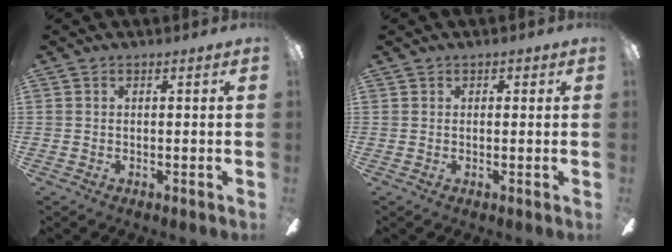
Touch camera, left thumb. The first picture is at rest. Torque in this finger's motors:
{"motor_torque": [-0.22, 0.06, -0.31, -0.29, -0.05]}